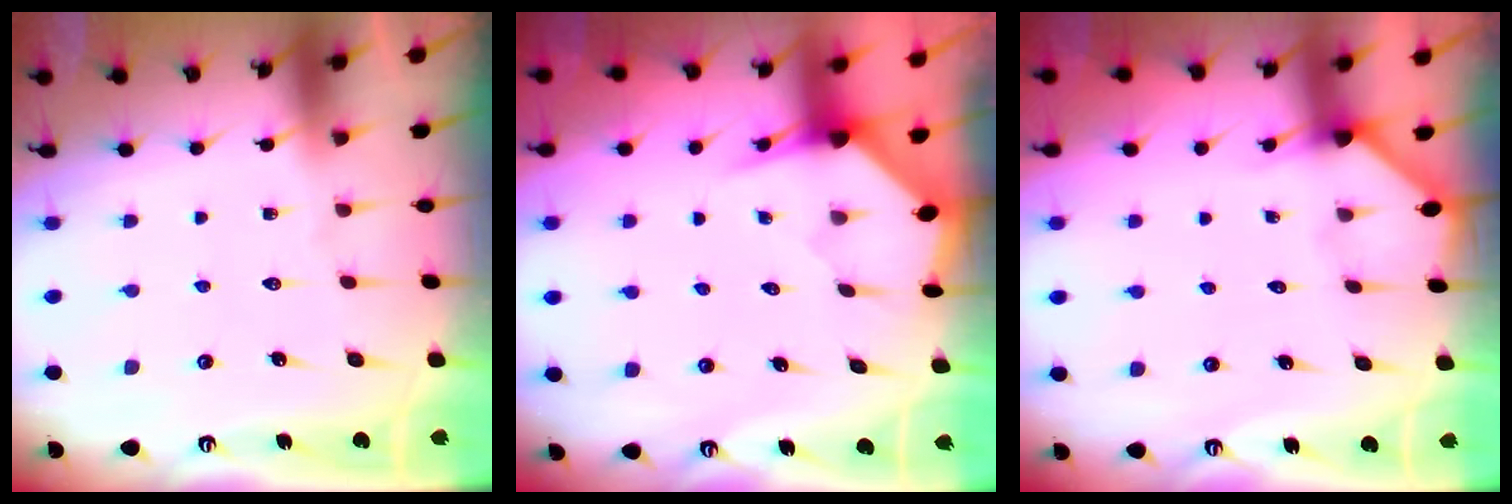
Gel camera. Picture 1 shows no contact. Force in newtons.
{"total": 3.2, "press": 3.1, "slide": 0.3}
{"total": 1.9, "press": 1.9, "slide": 0.2}